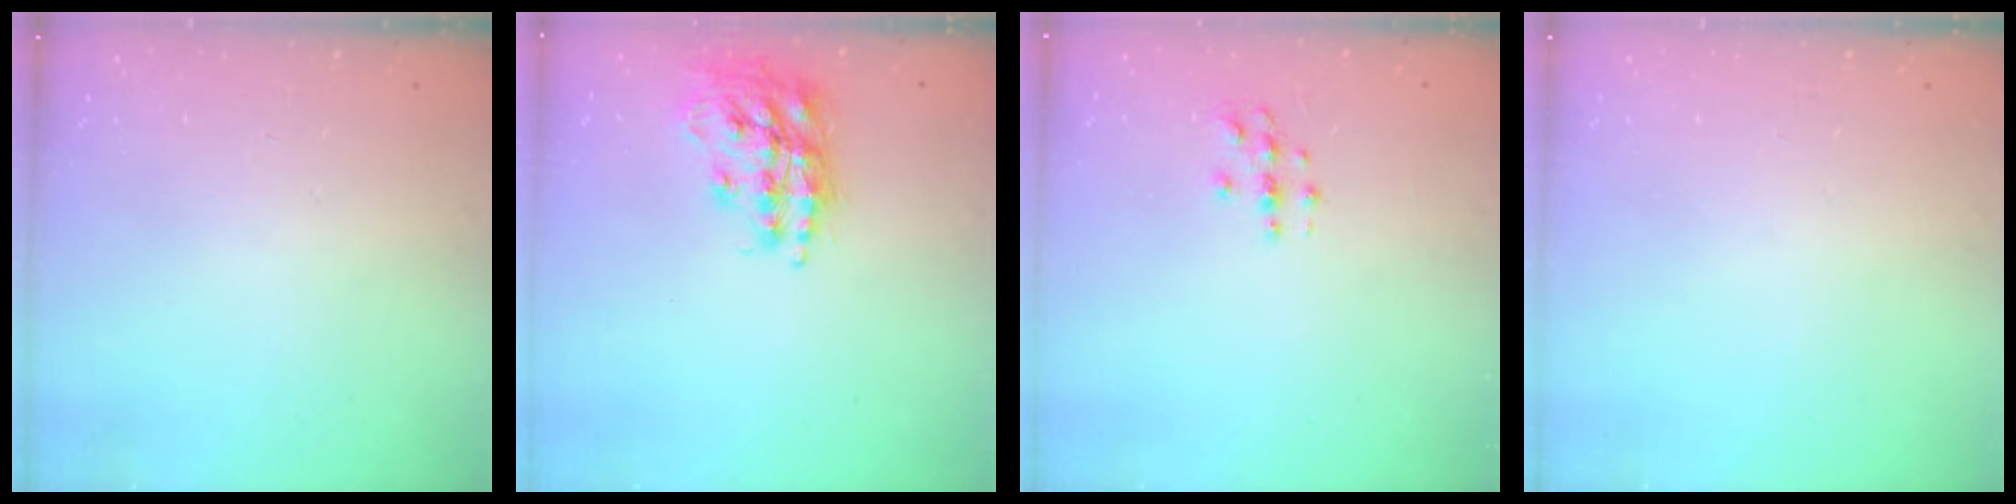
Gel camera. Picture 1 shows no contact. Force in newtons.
{"total": 17.1, "press": 17.0, "slide": 1.5}
{"total": 2.8, "press": 2.8, "slide": 0.3}
{"total": 0.0}